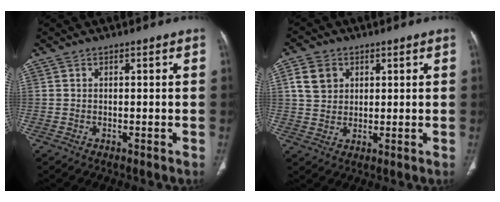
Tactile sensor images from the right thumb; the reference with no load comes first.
{"total": 6.0, "force": [2.1, 4.9, 2.8], "torque": [-0.036, -0.002, 0.040]}